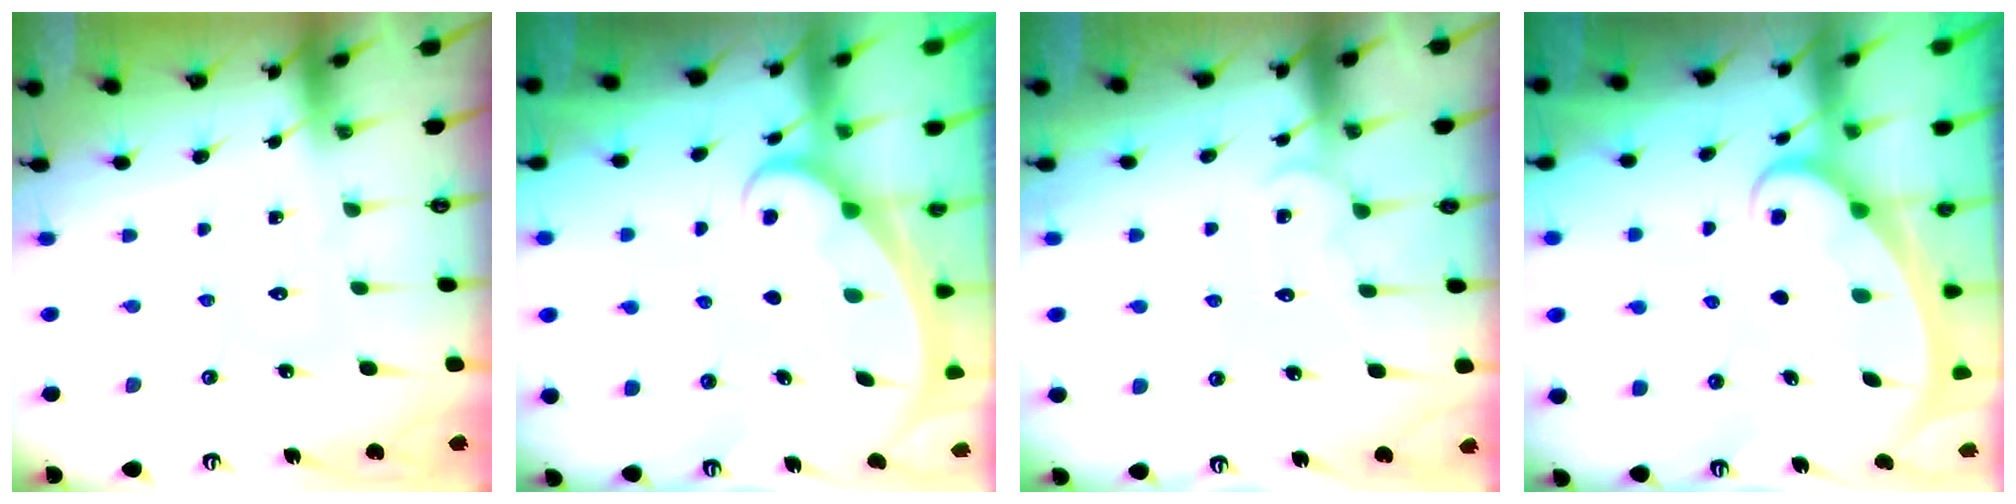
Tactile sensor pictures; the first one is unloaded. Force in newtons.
{"total": 2.2, "press": 2.2, "slide": 0.3}
{"total": 6.6, "press": 6.6, "slide": 0.5}
{"total": 2.4, "press": 2.4, "slide": 0.3}